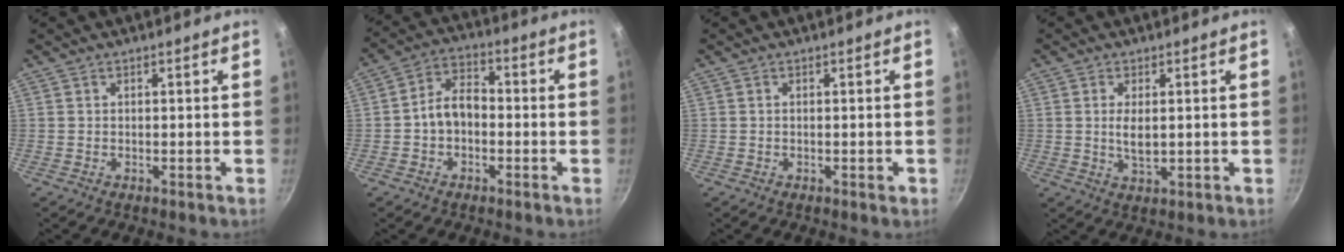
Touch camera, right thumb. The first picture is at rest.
{"total": 7.1, "force": [-1.3, 5.0, 4.9], "torque": [-0.062, 0.034, -0.034]}
{"total": 1.1, "force": [-0.3, 0.4, 1.0], "torque": [-0.013, 0.001, -0.005]}
{"total": 4.2, "force": [0.4, 1.8, 3.8], "torque": [-0.074, -0.005, 0.011]}